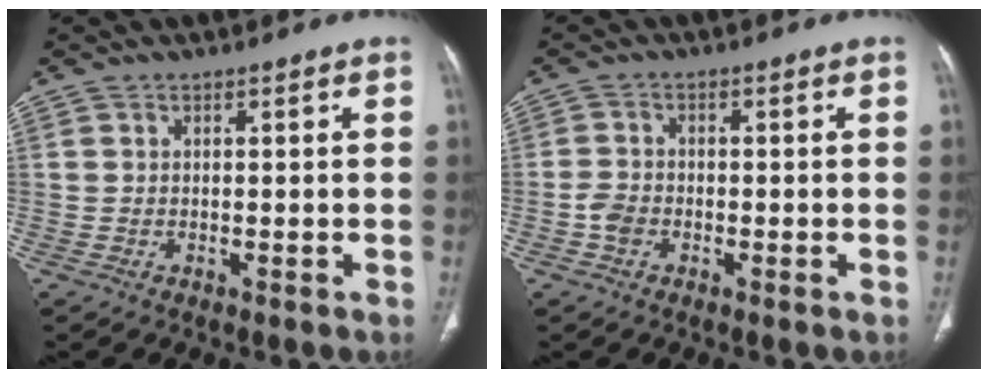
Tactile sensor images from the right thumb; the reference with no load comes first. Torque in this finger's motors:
{"motor_torque": [0.85, 0.37, 0.25, -0.31, 0.03]}